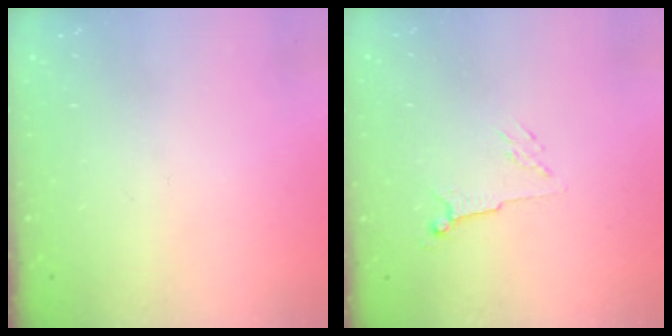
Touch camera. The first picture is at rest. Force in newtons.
{"total": 4.5, "press": 4.4, "slide": 1.0}